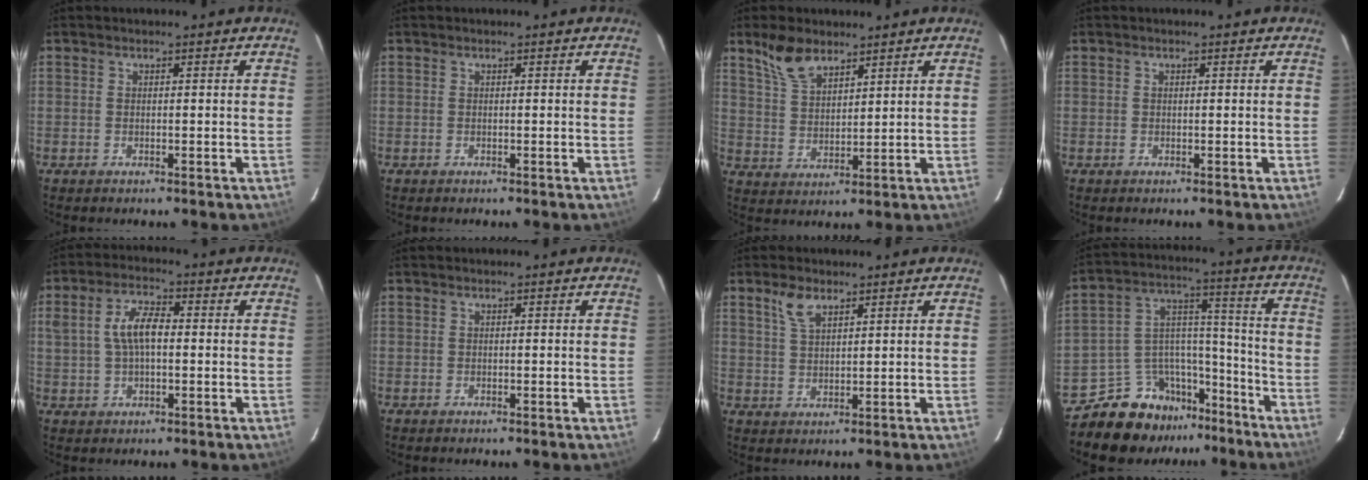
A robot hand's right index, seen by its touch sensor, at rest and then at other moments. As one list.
[{"total": 0.0}, {"total": 7.6, "force": [5.6, 3.5, 3.9], "torque": [-0.073, 0.013, 0.115]}, {"total": 0.0}, {"total": 7.0, "force": [0.5, 3.5, 6.1], "torque": [-0.115, 0.014, 0.013]}, {"total": 0.0}, {"total": 4.4, "force": [2.9, 2.0, 2.8], "torque": [-0.054, 0.006, 0.059]}, {"total": 13.9, "force": [-11.2, 7.6, 3.1], "torque": [-0.061, 0.067, -0.175]}]